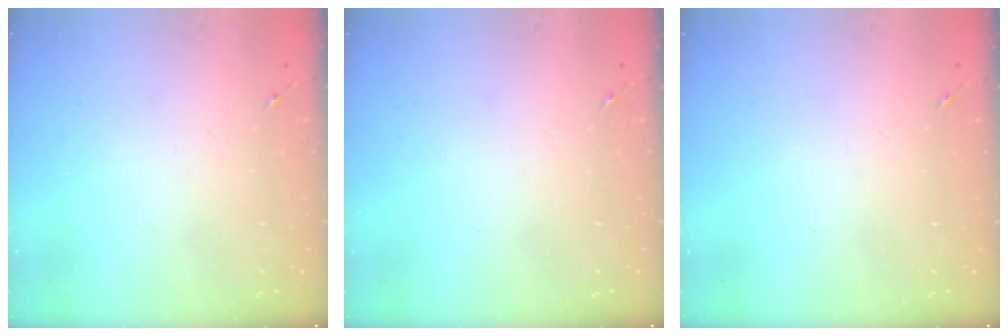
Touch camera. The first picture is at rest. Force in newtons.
{"total": 0.0}
{"total": 0.0}